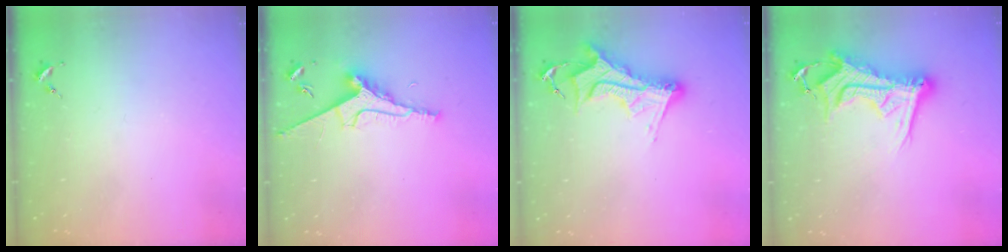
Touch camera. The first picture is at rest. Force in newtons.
{"total": 9.5, "press": 9.4, "slide": 1.1}
{"total": 12.7, "press": 12.7, "slide": 1.2}
{"total": 17.5, "press": 17.4, "slide": 1.8}